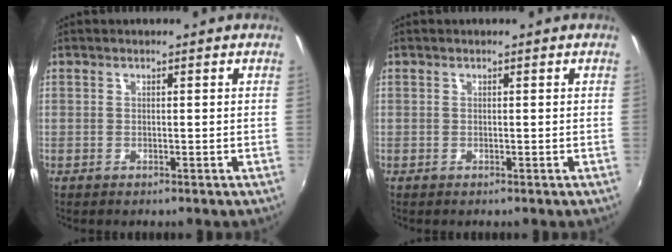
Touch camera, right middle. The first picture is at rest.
{"total": 0.0}